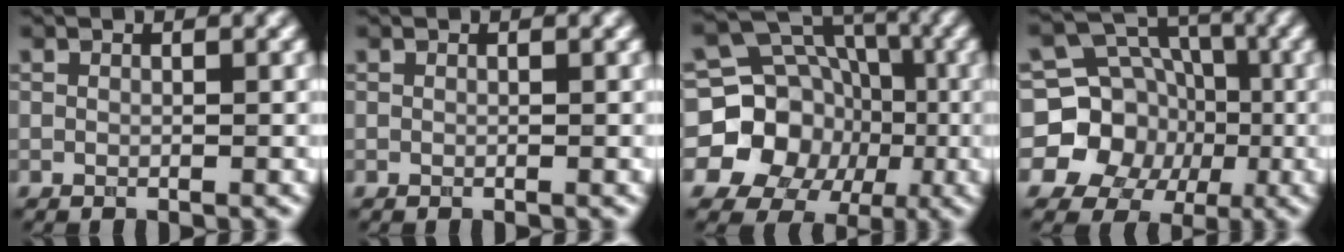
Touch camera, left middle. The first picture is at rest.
{"total": 0.0}
{"total": 14.6, "force": [-3.0, 13.5, 4.7], "torque": [-0.105, 0.009, -0.066]}
{"total": 12.9, "force": [-2.1, 12.1, 3.9], "torque": [-0.093, 0.023, -0.054]}